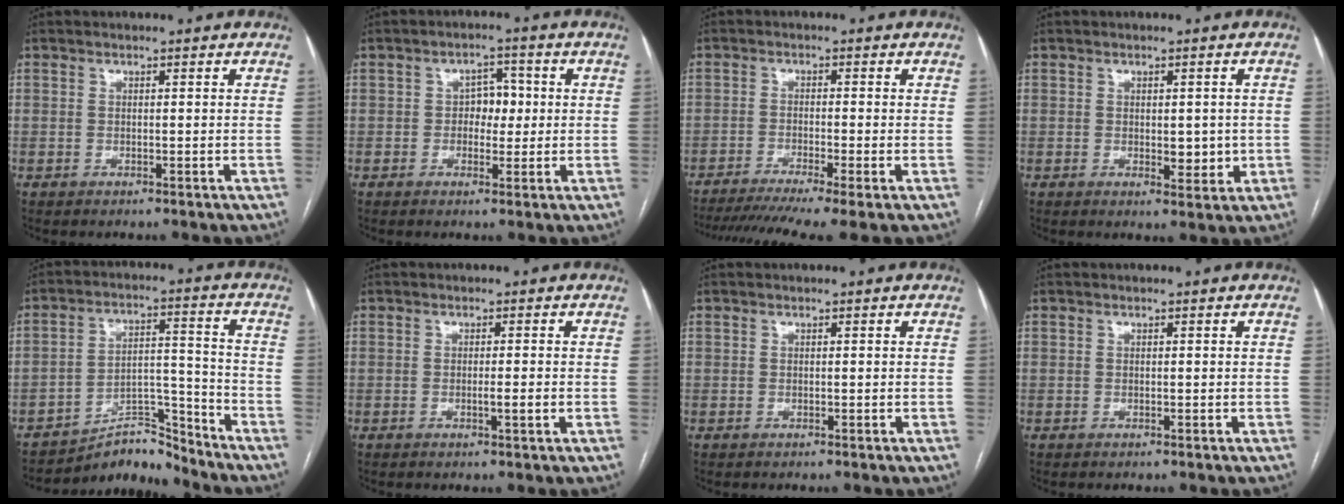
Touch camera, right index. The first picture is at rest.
{"total": 4.0, "force": [0.1, 2.7, 2.9], "torque": [-0.036, 0.013, 0.000]}
{"total": 11.2, "force": [-8.4, -0.2, 7.3], "torque": [-0.112, -0.018, -0.133]}
{"total": 3.7, "force": [-0.2, 1.8, 3.2], "torque": [-0.041, -0.007, 0.004]}
{"total": 7.7, "force": [-7.6, 1.4, 0.3], "torque": [0.004, 0.049, -0.129]}
{"total": 1.8, "force": [-0.5, -0.2, 1.8], "torque": [-0.031, -0.004, -0.008]}
{"total": 0.0}
{"total": 0.0}